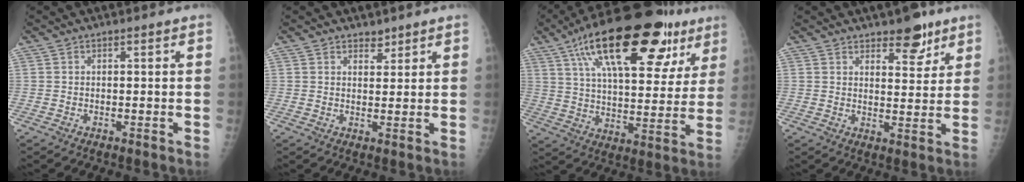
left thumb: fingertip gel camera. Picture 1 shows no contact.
{"total": 2.3, "force": [1.9, 1.3, 0.4], "torque": [0.010, -0.013, 0.026]}
{"total": 28.6, "force": [15.0, 11.6, 21.3], "torque": [-0.305, -0.008, 0.233]}
{"total": 6.8, "force": [4.8, 3.0, 3.7], "torque": [-0.023, -0.031, 0.068]}